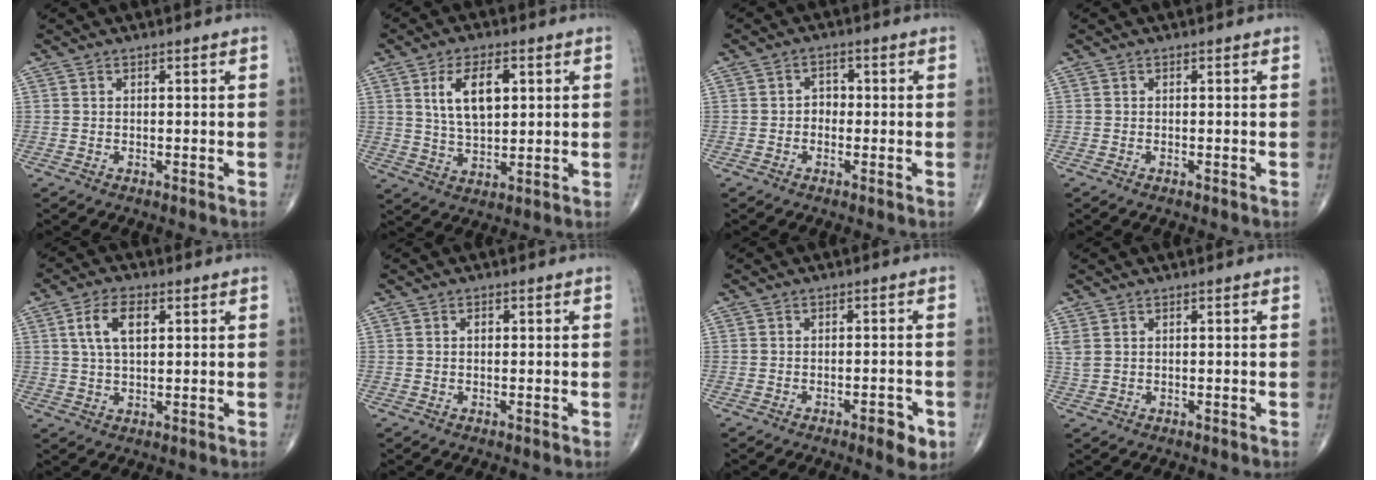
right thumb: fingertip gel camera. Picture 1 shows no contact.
{"total": 9.7, "force": [2.9, 5.0, 7.8], "torque": [-0.128, -0.008, 0.056]}
{"total": 2.5, "force": [-0.4, 2.0, 1.3], "torque": [-0.002, 0.011, -0.014]}
{"total": 0.0}
{"total": 7.0, "force": [2.2, 3.5, 5.7], "torque": [-0.108, 0.002, 0.043]}
{"total": 0.9, "force": [0.2, 0.6, 0.7], "torque": [-0.009, 0.002, 0.002]}
{"total": 4.4, "force": [-2.2, 1.5, 3.5], "torque": [-0.039, 0.006, -0.027]}
{"total": 2.0, "force": [0.9, 1.1, 1.3], "torque": [-0.040, 0.006, 0.026]}